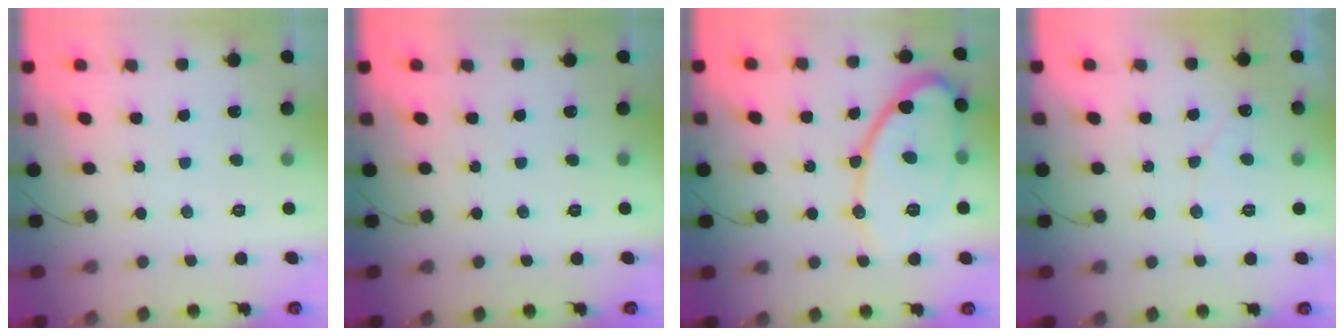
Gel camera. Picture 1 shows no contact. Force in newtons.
{"total": 0.0}
{"total": 15.3, "press": 15.2, "slide": 1.1}
{"total": 3.3, "press": 3.3, "slide": 0.2}